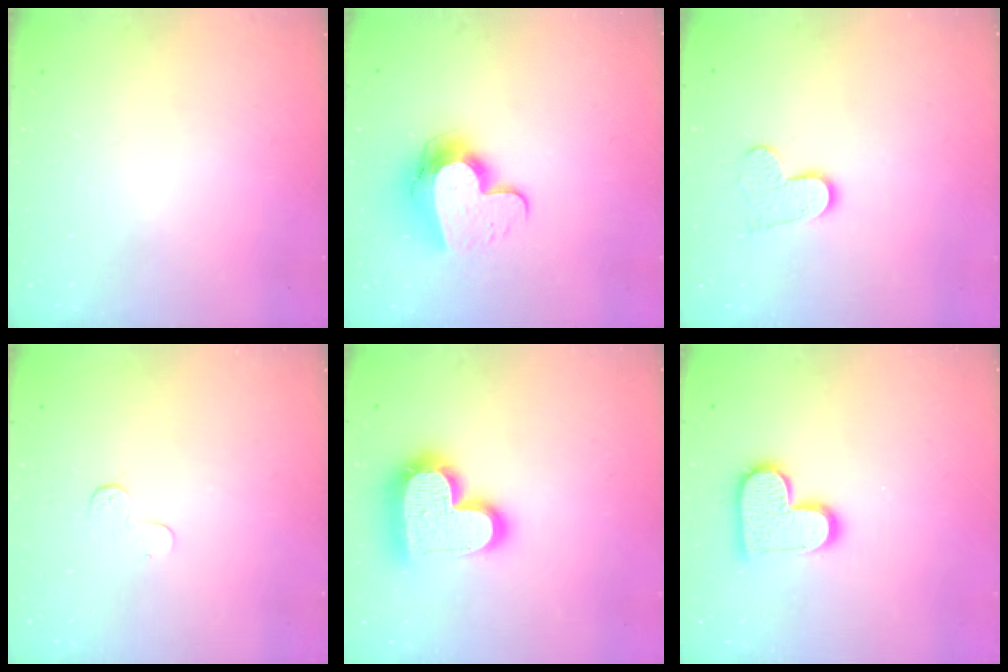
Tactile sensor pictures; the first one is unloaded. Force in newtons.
{"total": 12.6, "press": 12.5, "slide": 1.1}
{"total": 8.5, "press": 8.5, "slide": 0.5}
{"total": 3.9, "press": 3.9, "slide": 0.4}
{"total": 20.1, "press": 20.1, "slide": 1.5}
{"total": 13.5, "press": 13.5, "slide": 0.8}